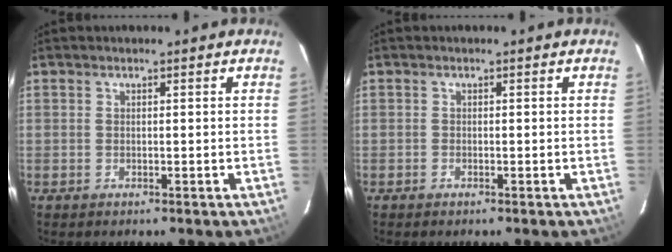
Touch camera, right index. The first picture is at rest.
{"total": 0.0}